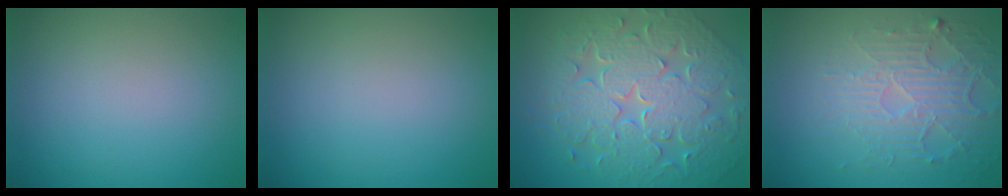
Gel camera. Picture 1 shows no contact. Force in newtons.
{"total": 0.0}
{"total": 9.9, "press": 6.9, "slide": 7.0}
{"total": 5.1, "press": 3.5, "slide": 3.7}